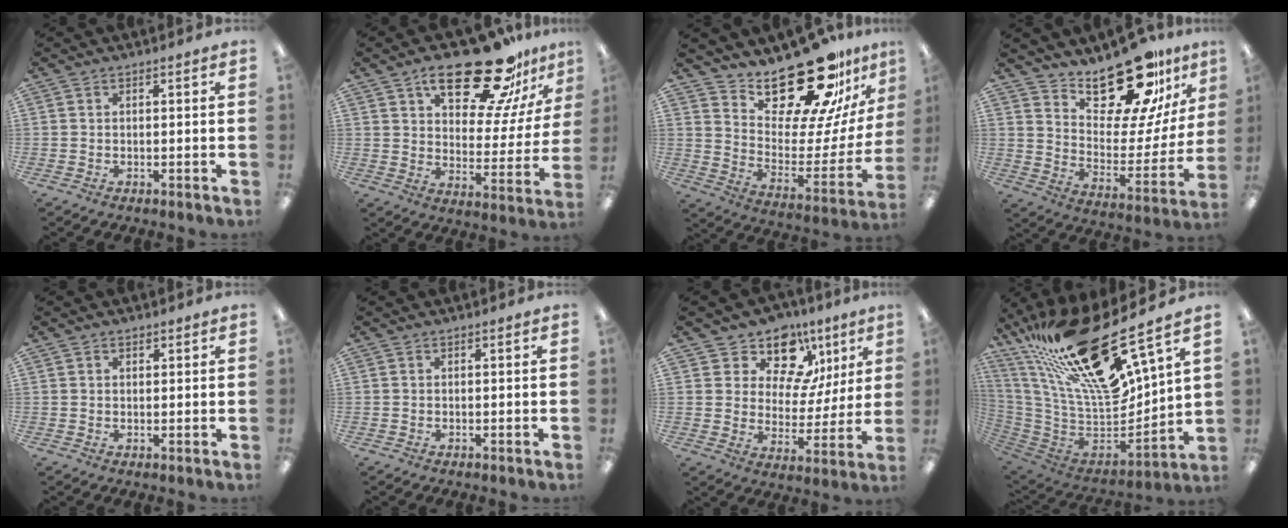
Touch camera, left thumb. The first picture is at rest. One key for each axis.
{"total": 23.3, "fx": 16.5, "fy": 8.3, "fz": 14.1, "tx": -0.212, "ty": -0.098, "tz": 0.273}
{"total": 23.6, "fx": 19.9, "fy": 6.8, "fz": 10.8, "tx": -0.148, "ty": -0.169, "tz": 0.333}
{"total": 21.6, "fx": 17.7, "fy": 7.4, "fz": 9.9, "tx": -0.148, "ty": -0.138, "tz": 0.301}
{"total": 1.0, "fx": 0.7, "fy": 0.7, "fz": 0.1, "tx": 0.006, "ty": -0.001, "tz": 0.012}
{"total": 0.0}
{"total": 13.4, "fx": 8.8, "fy": 8.3, "fz": 5.6, "tx": -0.094, "ty": -0.056, "tz": 0.161}
{"total": 29.7, "fx": 20.5, "fy": 8.0, "fz": 20.0, "tx": -0.327, "ty": -0.157, "tz": 0.347}